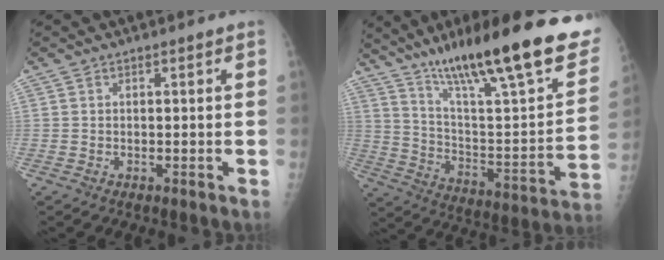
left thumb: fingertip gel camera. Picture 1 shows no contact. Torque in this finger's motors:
{"motor_torque": [0.36, 0.28, 1.27, -1.50, 0.12]}